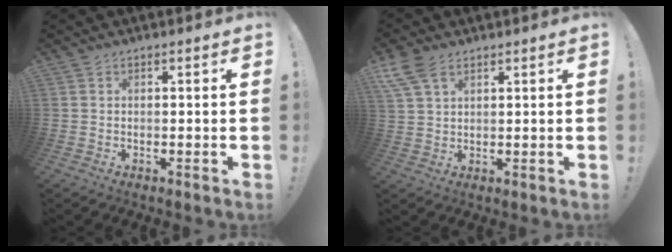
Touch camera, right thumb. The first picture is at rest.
{"total": 7.7, "force": [4.4, 4.0, 4.8], "torque": [-0.100, -0.009, 0.087]}